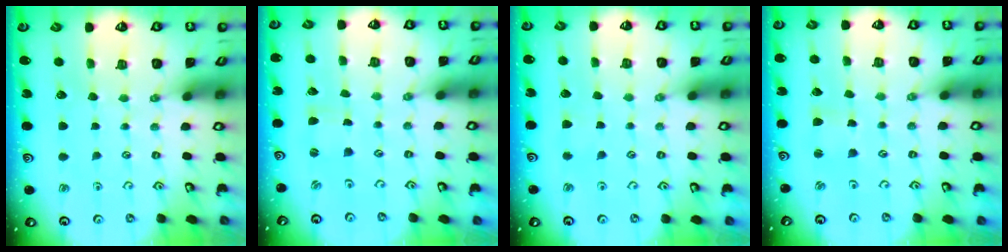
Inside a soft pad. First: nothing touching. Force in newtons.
{"total": 1.0, "press": 1.0, "slide": 0.3}
{"total": 2.9, "press": 2.9, "slide": 0.4}
{"total": 2.5, "press": 2.5, "slide": 0.2}